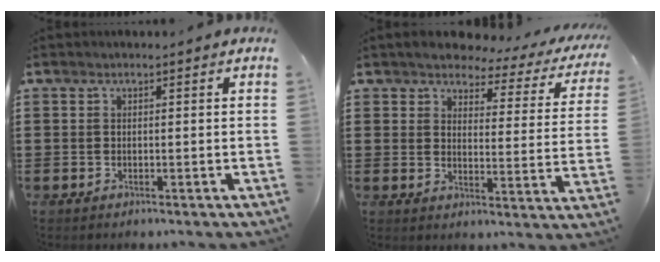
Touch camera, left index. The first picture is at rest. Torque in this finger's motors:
{"motor_torque": [2.14, 0.00, 0.27, 0.00]}